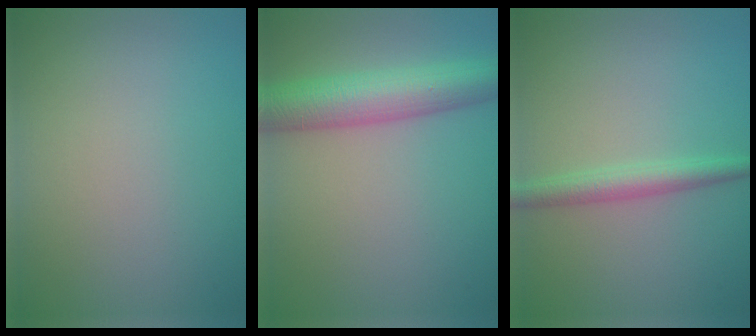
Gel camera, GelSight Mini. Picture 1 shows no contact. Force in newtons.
{"total": 6.9, "press": 6.9, "slide": 0.2}
{"total": 2.5, "press": 2.5, "slide": 0.1}